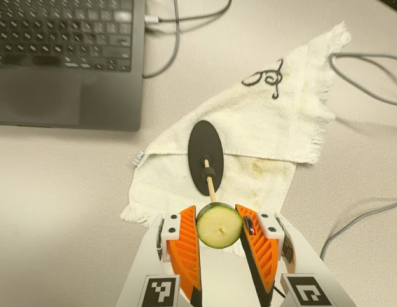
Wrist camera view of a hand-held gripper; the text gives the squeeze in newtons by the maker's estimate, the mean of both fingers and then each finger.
{"total": 10.3, "left": 9.9, "right": 10.7}